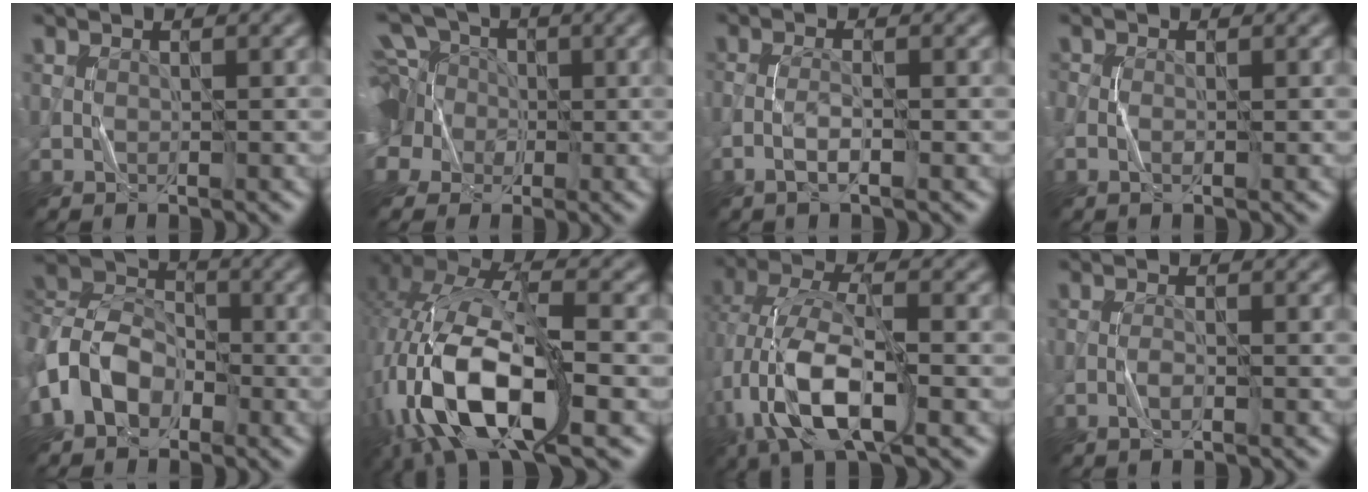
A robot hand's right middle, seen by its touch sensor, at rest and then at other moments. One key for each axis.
{"total": 12.5, "fx": 2.4, "fy": 9.9, "fz": 7.2, "tx": -0.146, "ty": 0.045, "tz": -0.024}
{"total": 1.6, "fx": -0.9, "fy": 0.1, "fz": 1.3, "tx": -0.030, "ty": 0.004, "tz": -0.024}
{"total": 0.7, "fx": -0.2, "fy": 0.4, "fz": 0.6, "tx": -0.015, "ty": -0.002, "tz": -0.003}
{"total": 6.5, "fx": -1.8, "fy": 4.9, "fz": 3.8, "tx": -0.082, "ty": 0.012, "tz": -0.053}
{"total": 14.5, "fx": -5.2, "fy": 5.6, "fz": 12.4, "tx": -0.269, "ty": 0.004, "tz": -0.095}
{"total": 10.3, "fx": -3.1, "fy": 4.2, "fz": 8.9, "tx": -0.179, "ty": 0.008, "tz": -0.065}
{"total": 1.1, "fx": -0.6, "fy": 0.1, "fz": 0.9, "tx": -0.021, "ty": 0.001, "tz": -0.016}